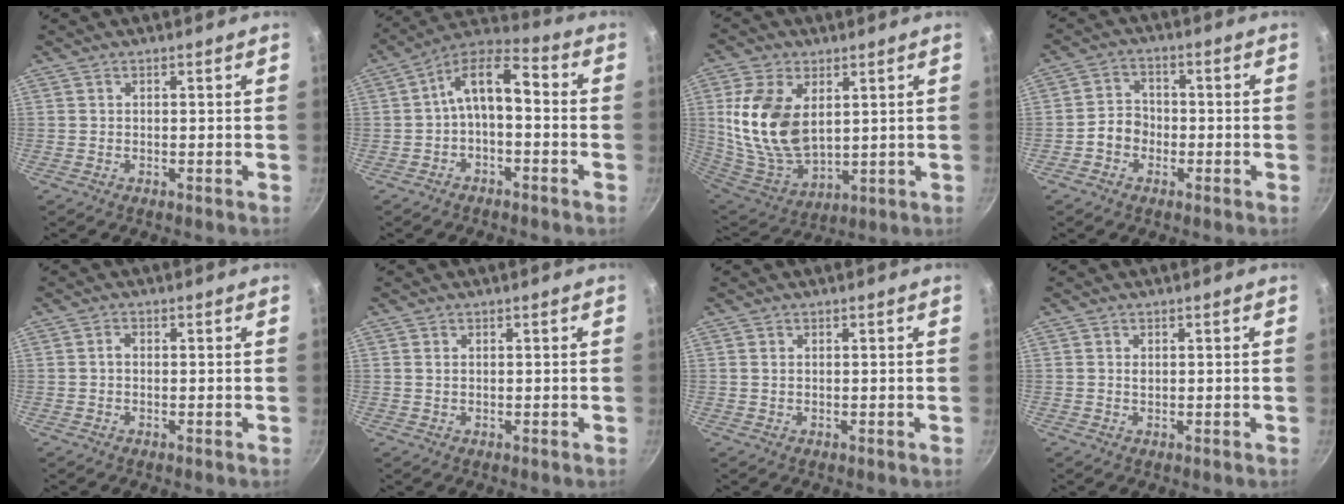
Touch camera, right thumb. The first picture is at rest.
{"total": 9.9, "force": [-1.1, 4.9, 8.5], "torque": [-0.141, 0.049, -0.029]}
{"total": 17.1, "force": [3.8, 10.4, 13.1], "torque": [-0.245, -0.032, 0.089]}
{"total": 4.6, "force": [-1.6, 3.9, 2.0], "torque": [-0.008, 0.024, -0.034]}
{"total": 1.1, "force": [-0.2, 0.7, 0.8], "torque": [-0.014, 0.005, -0.003]}
{"total": 0.7, "force": [0.3, 0.5, 0.5], "torque": [-0.008, 0.002, 0.005]}
{"total": 0.5, "force": [0.2, 0.3, 0.4], "torque": [-0.007, 0.001, 0.005]}
{"total": 0.6, "force": [0.2, 0.4, 0.4], "torque": [-0.005, 0.001, 0.005]}